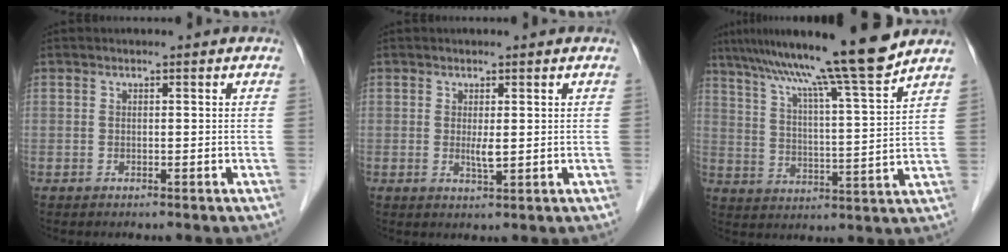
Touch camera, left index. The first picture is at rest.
{"total": 2.0, "force": [0.0, 0.2, 2.0], "torque": [-0.041, -0.010, 0.002]}
{"total": 15.3, "force": [12.8, -1.7, 8.3], "torque": [-0.137, -0.007, 0.195]}